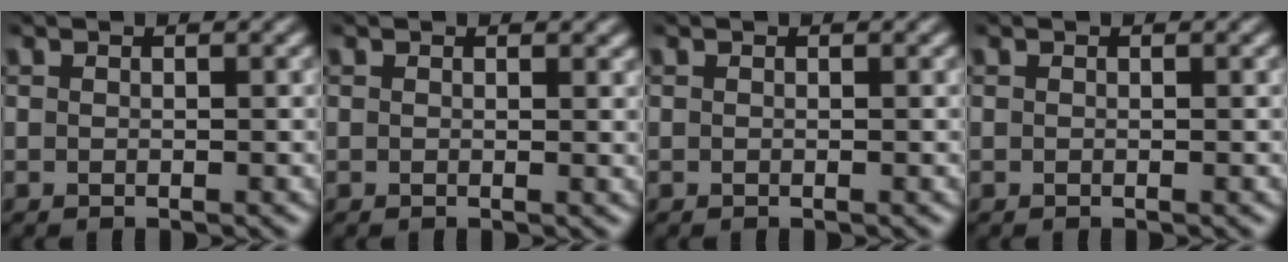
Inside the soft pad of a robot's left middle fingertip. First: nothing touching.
{"total": 0.8, "force": [0.6, 0.2, 0.5], "torque": [-0.004, 0.000, 0.010]}
{"total": 0.0}
{"total": 0.0}